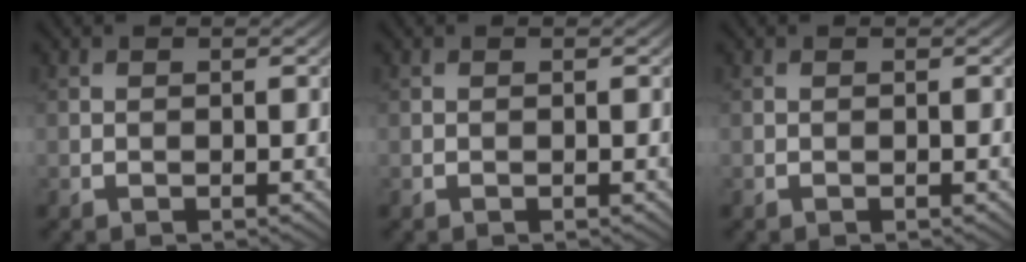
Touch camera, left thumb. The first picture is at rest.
{"total": 0.0}
{"total": 0.0}